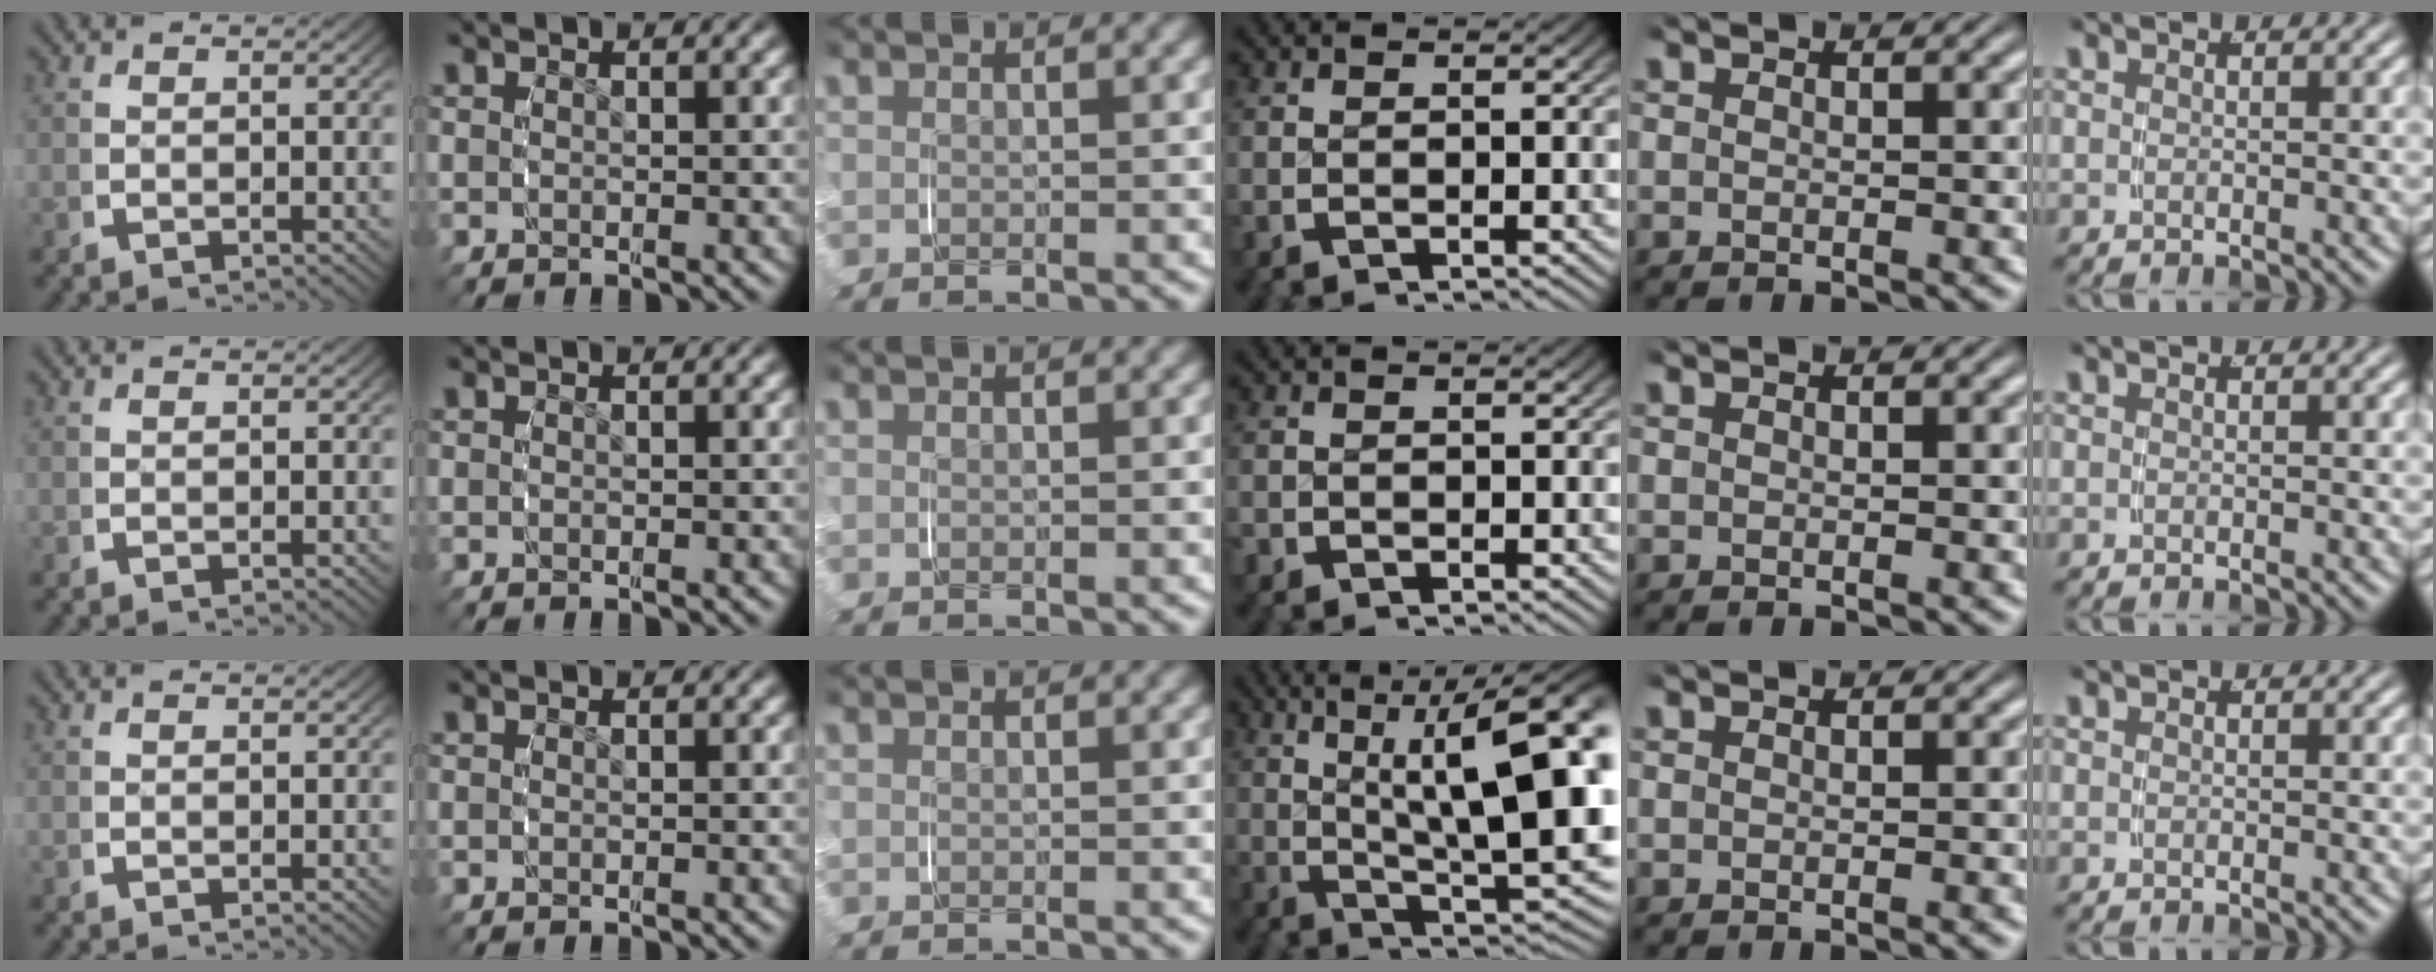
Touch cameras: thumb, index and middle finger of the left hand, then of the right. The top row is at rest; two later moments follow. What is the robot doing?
{"motion": "grasp_and_lifting", "object": "glasses case"}